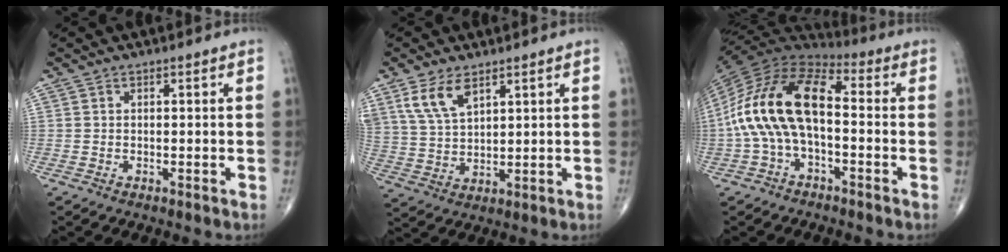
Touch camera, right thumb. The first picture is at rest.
{"total": 7.7, "force": [4.6, 3.8, 4.9], "torque": [-0.093, -0.015, 0.101]}
{"total": 17.5, "force": [-1.4, 8.9, 15.0], "torque": [-0.287, 0.041, -0.035]}